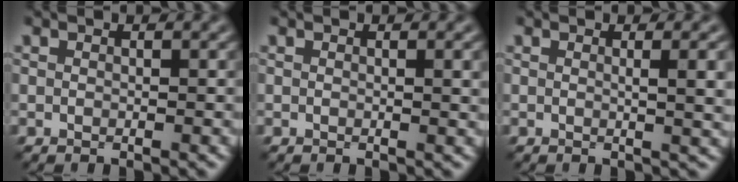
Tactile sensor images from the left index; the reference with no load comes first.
{"total": 1.4, "force": [0.3, 0.3, 1.3], "torque": [-0.022, 0.002, 0.005]}
{"total": 3.0, "force": [0.6, 0.6, 2.8], "torque": [-0.032, 0.007, 0.006]}